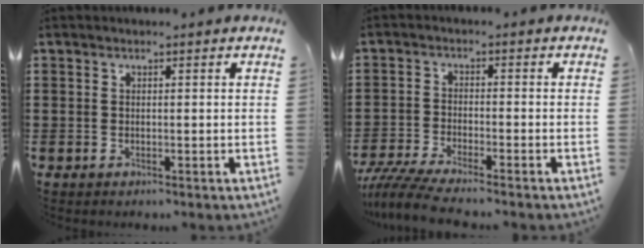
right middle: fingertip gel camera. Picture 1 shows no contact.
{"total": 4.6, "force": [-4.2, 0.0, 1.8], "torque": [-0.053, -0.016, -0.087]}